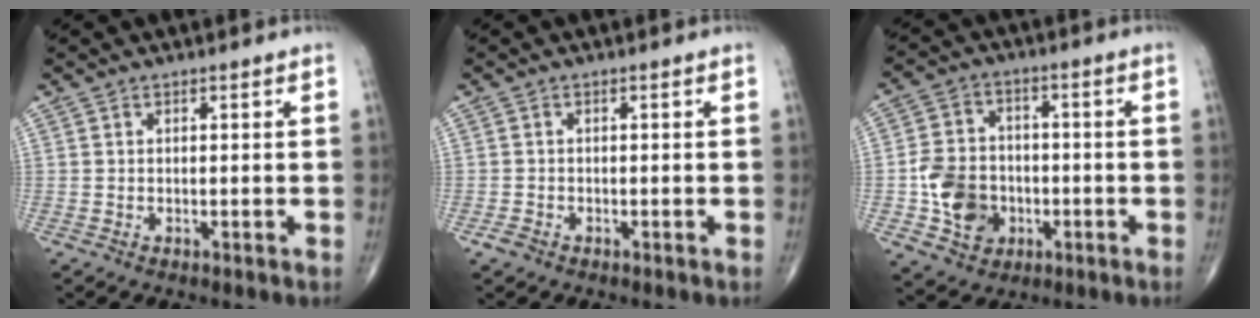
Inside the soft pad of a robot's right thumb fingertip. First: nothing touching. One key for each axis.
{"total": 1.4, "fx": -1.0, "fy": 0.9, "fz": 0.6, "tx": -0.012, "ty": 0.002, "tz": -0.018}
{"total": 10.8, "fx": -2.6, "fy": 8.8, "fz": 5.7, "tx": -0.070, "ty": 0.016, "tz": -0.046}